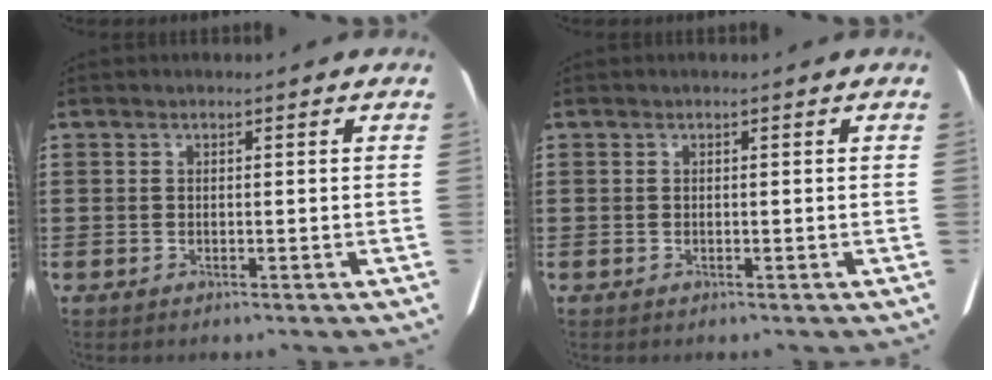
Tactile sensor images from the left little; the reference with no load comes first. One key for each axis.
{"total": 0.0}